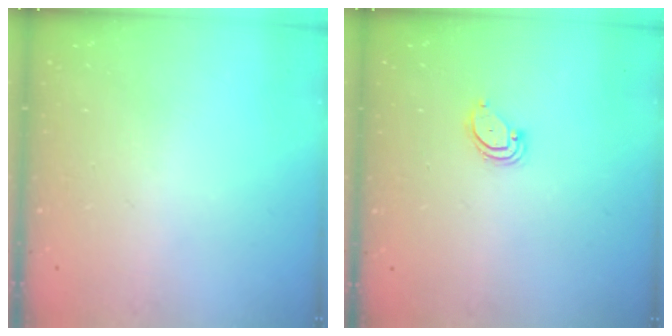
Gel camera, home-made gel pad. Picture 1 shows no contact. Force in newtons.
{"total": 3.6, "press": 3.5, "slide": 0.3}